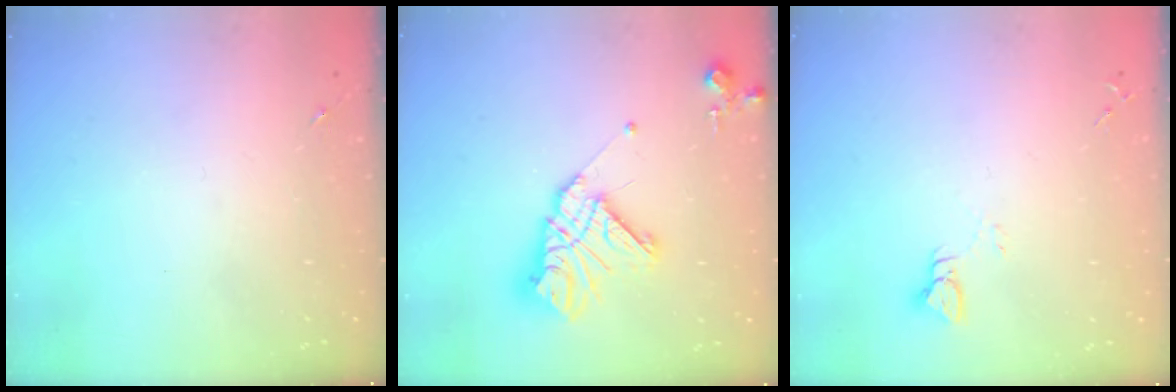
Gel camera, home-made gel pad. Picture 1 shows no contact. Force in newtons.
{"total": 14.7, "press": 14.6, "slide": 1.4}
{"total": 2.9, "press": 2.9, "slide": 0.2}